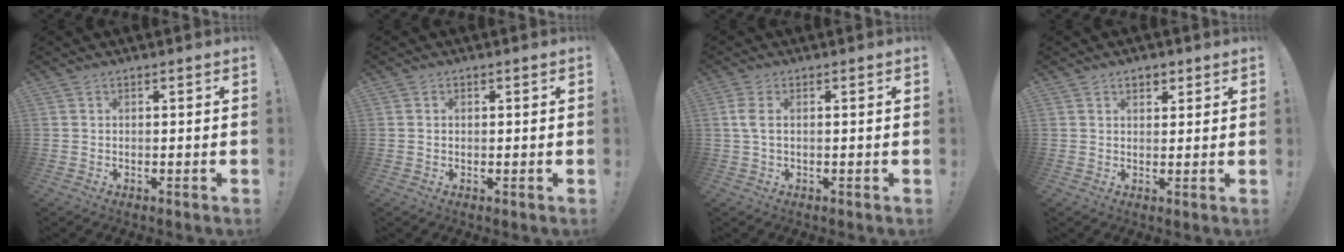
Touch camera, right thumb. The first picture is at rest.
{"total": 0.6, "force": [0.2, 0.5, 0.1], "torque": [-0.005, 0.004, 0.003]}
{"total": 3.4, "force": [0.4, 1.4, 3.1], "torque": [-0.072, 0.005, 0.009]}
{"total": 3.2, "force": [1.8, 2.2, 1.4], "torque": [-0.011, -0.003, 0.029]}